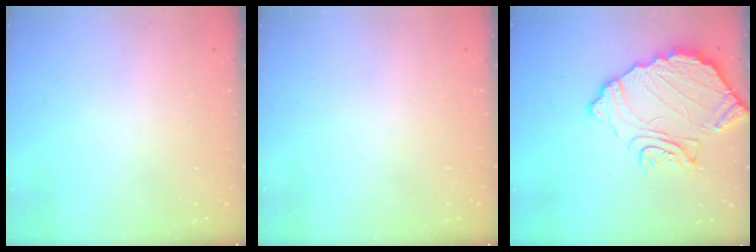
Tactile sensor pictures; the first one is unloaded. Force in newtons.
{"total": 0.0}
{"total": 13.6, "press": 13.6, "slide": 1.2}